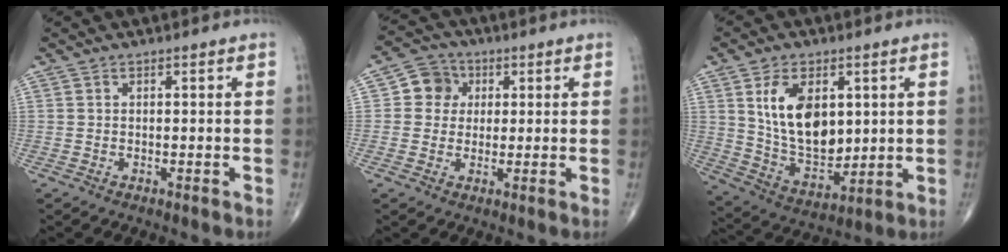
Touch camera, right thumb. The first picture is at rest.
{"total": 6.3, "force": [1.2, 5.9, 2.0], "torque": [-0.002, 0.007, 0.010]}
{"total": 15.3, "force": [3.8, 9.3, 11.5], "torque": [-0.170, -0.025, 0.084]}